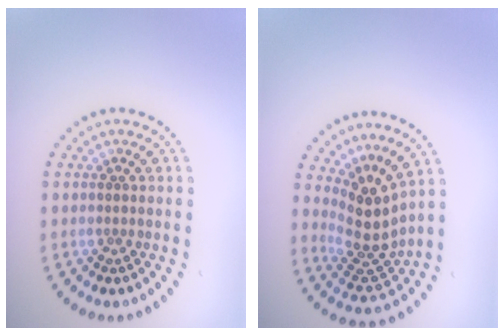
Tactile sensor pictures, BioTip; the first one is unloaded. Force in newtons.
{"total": 4.0, "press": 2.8, "slide": 2.8}